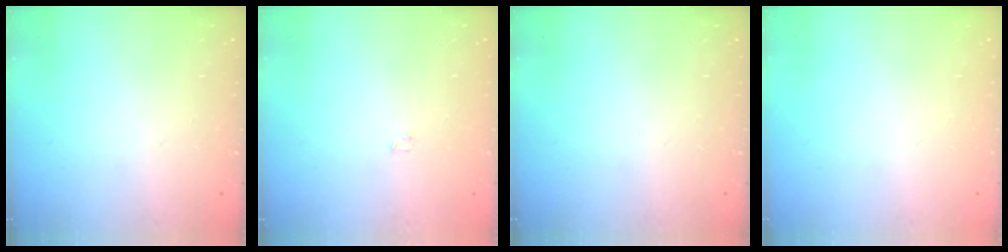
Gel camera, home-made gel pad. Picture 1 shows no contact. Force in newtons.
{"total": 1.2, "press": 1.2, "slide": 0.2}
{"total": 0.0}
{"total": 0.0}